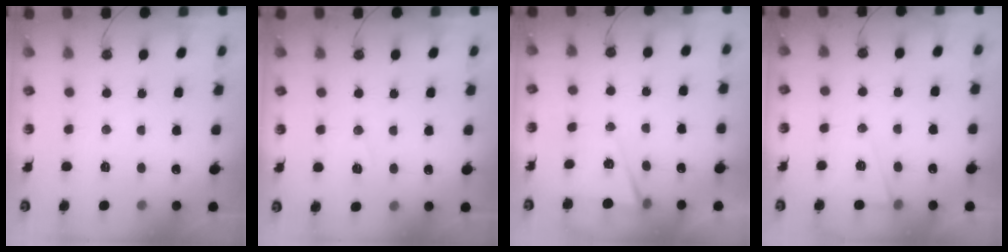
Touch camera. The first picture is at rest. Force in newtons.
{"total": 6.3, "press": 4.4, "slide": 4.5}
{"total": 5.5, "press": 3.2, "slide": 4.5}
{"total": 6.3, "press": 4.4, "slide": 4.6}